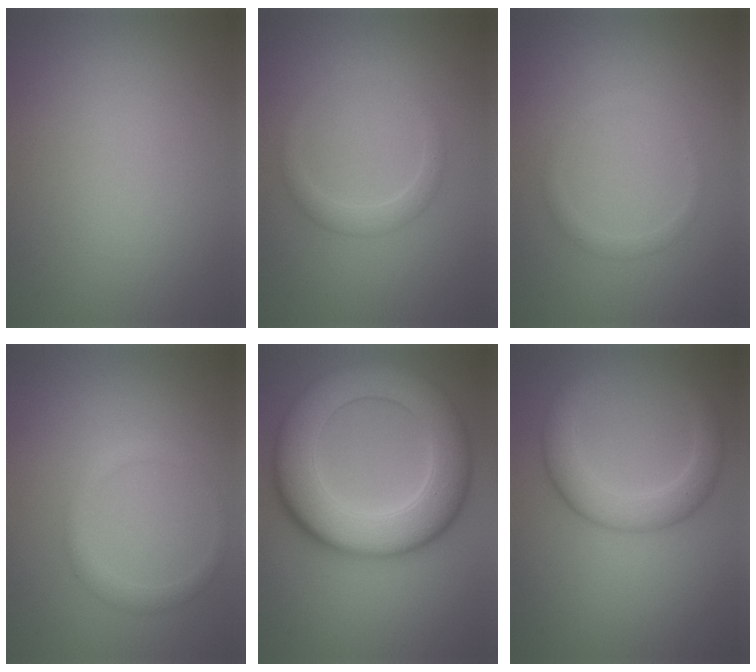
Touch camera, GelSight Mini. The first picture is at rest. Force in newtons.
{"total": 1.7, "press": 1.7, "slide": 0.0}
{"total": 1.0, "press": 1.0, "slide": 0.1}
{"total": 1.7, "press": 1.7, "slide": 0.1}
{"total": 11.3, "press": 11.3, "slide": 0.3}
{"total": 4.2, "press": 4.2, "slide": 0.3}